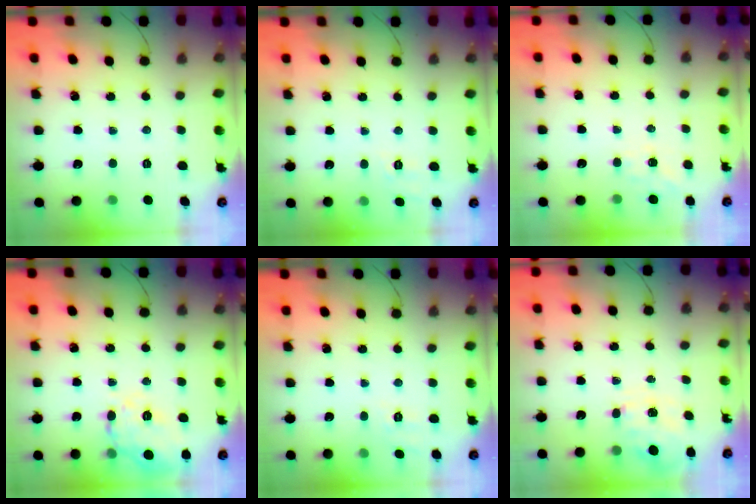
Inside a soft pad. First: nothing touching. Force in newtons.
{"total": 1.8, "press": 0.2, "slide": 1.8}
{"total": 2.9, "press": 2.5, "slide": 1.5}
{"total": 10.4, "press": 10.3, "slide": 1.6}
{"total": 6.8, "press": 6.5, "slide": 1.9}
{"total": 0.7, "press": 0.4, "slide": 0.6}